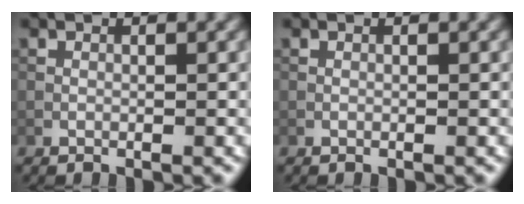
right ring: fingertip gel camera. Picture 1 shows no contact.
{"total": 0.0}